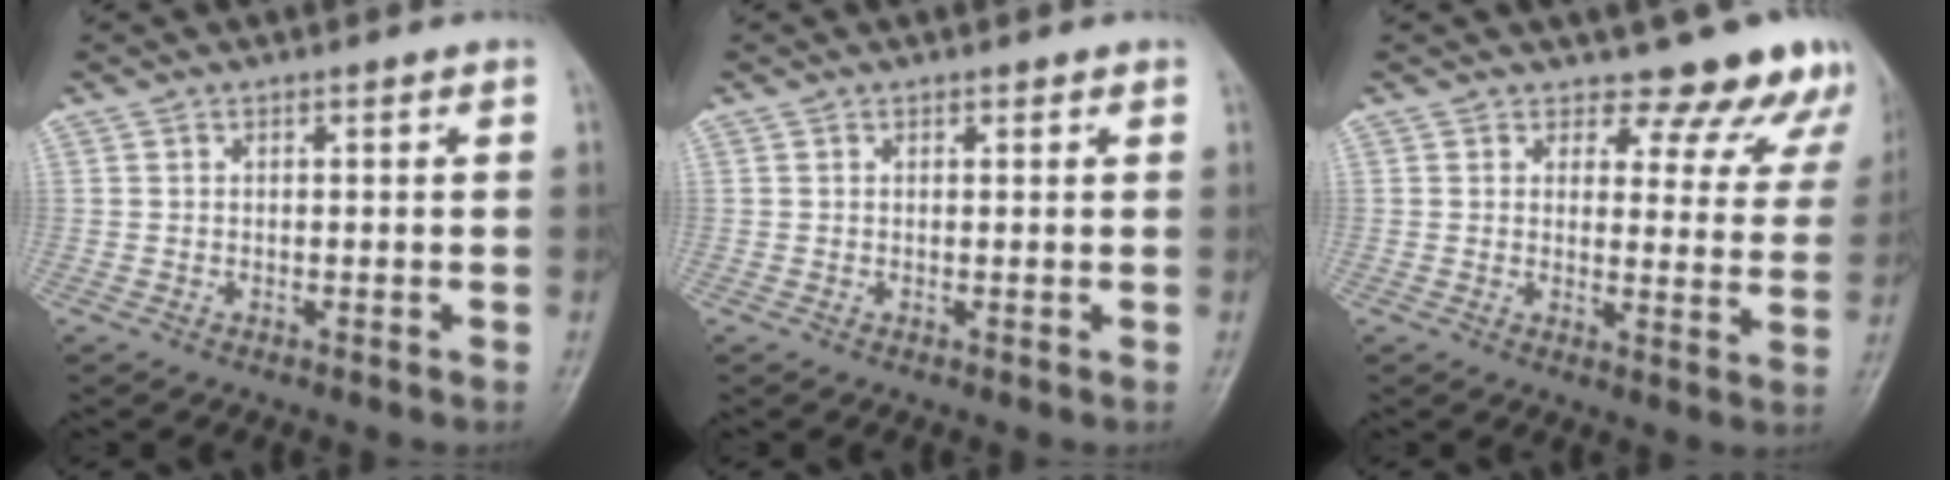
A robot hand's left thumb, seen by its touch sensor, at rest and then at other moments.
{"total": 0.6, "force": [0.5, 0.4, 0.1], "torque": [0.002, -0.003, 0.004]}
{"total": 12.0, "force": [10.7, 5.0, 2.3], "torque": [0.029, -0.071, 0.100]}